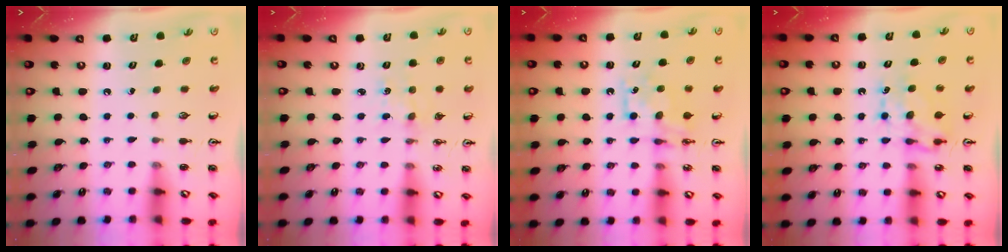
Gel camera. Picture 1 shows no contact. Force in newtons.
{"total": 2.6, "press": 2.6, "slide": 0.3}
{"total": 7.7, "press": 7.7, "slide": 0.3}
{"total": 7.2, "press": 7.2, "slide": 0.4}